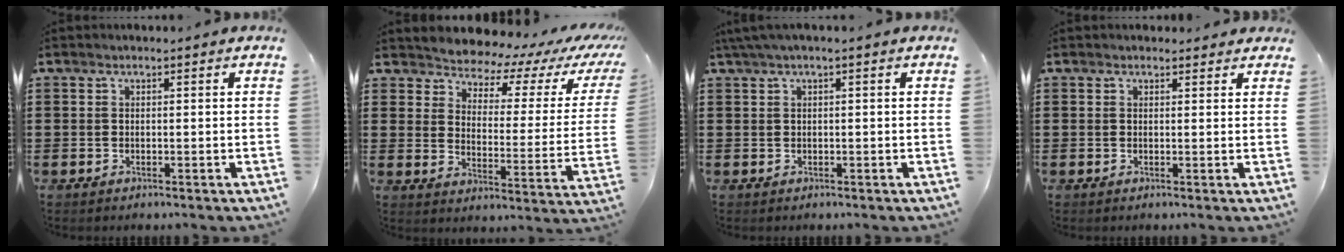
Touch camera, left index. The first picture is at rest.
{"total": 4.0, "force": [3.9, 1.1, 0.4], "torque": [-0.030, -0.041, 0.058]}
{"total": 1.3, "force": [-0.1, 0.1, 1.3], "torque": [-0.020, -0.003, -0.002]}
{"total": 1.1, "force": [0.9, 0.7, 0.0], "torque": [-0.004, 0.006, 0.017]}